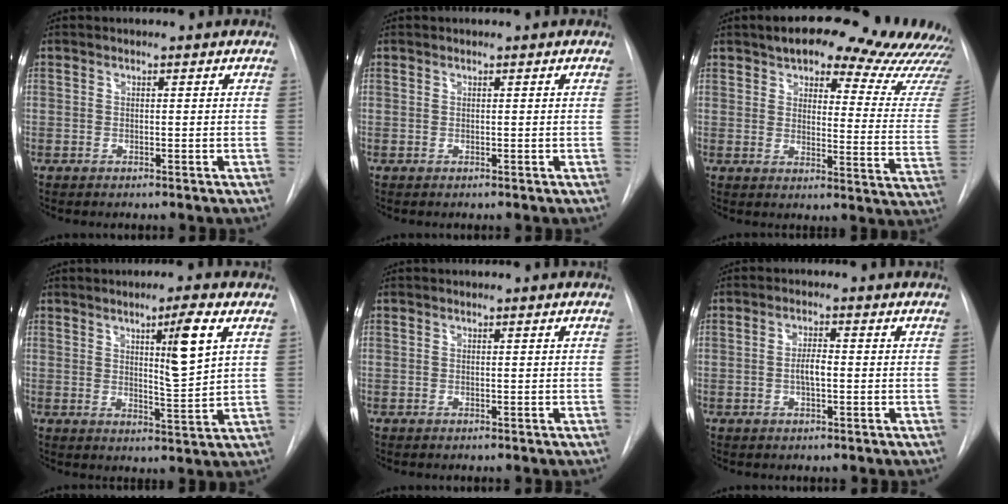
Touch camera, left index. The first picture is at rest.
{"total": 0.0}
{"total": 23.2, "force": [19.9, 5.3, 10.6], "torque": [-0.126, -0.052, 0.219]}
{"total": 7.5, "force": [3.0, 0.1, 6.9], "torque": [-0.111, -0.011, 0.050]}
{"total": 0.0}
{"total": 2.6, "force": [-0.3, 0.7, 2.5], "torque": [-0.048, 0.003, -0.006]}